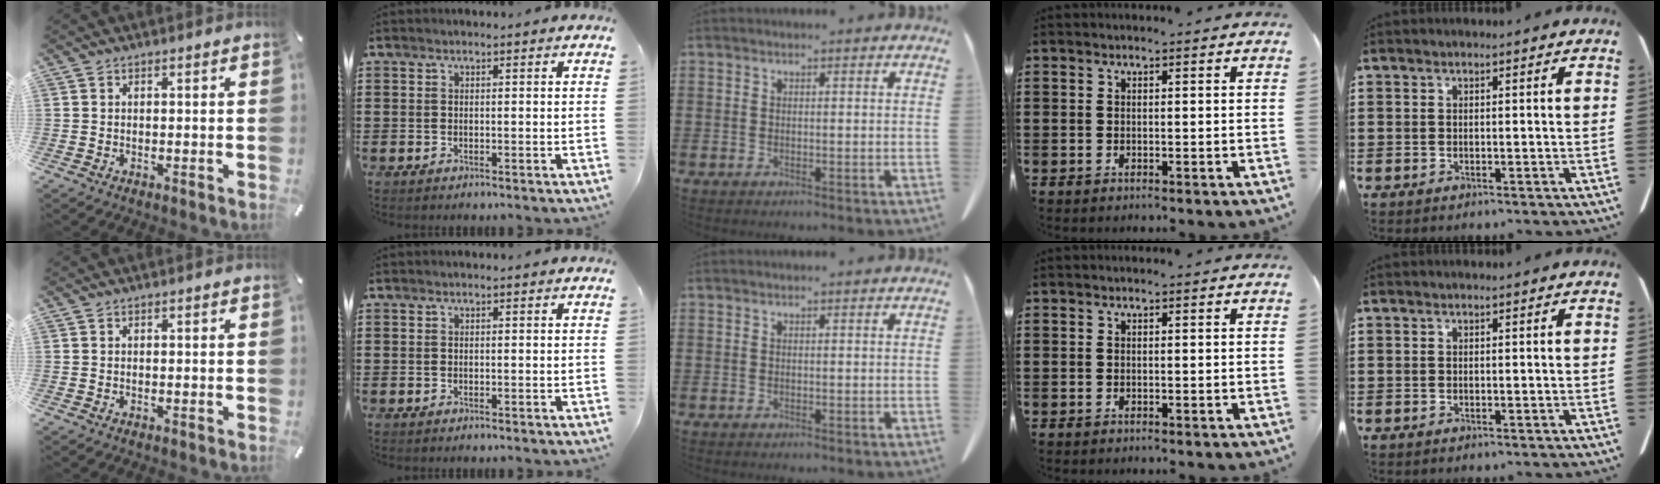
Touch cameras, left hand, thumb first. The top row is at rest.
{}